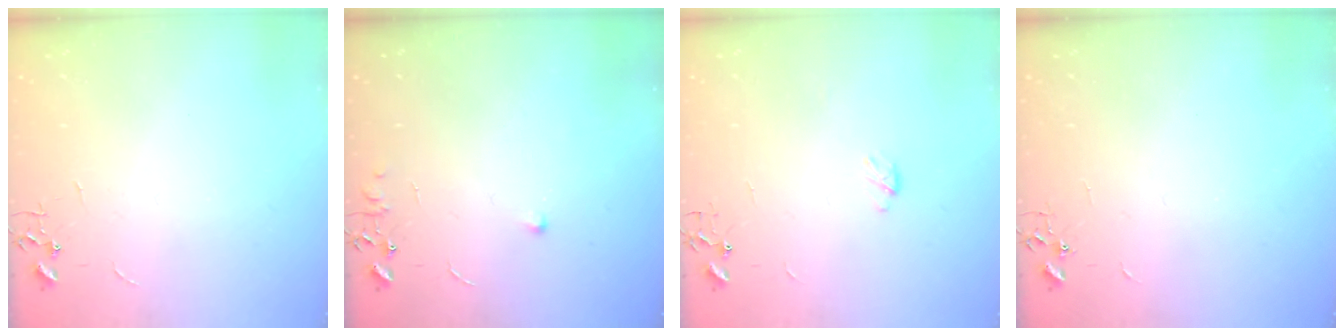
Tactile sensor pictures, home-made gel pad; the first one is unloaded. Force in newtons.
{"total": 5.1, "press": 5.0, "slide": 0.7}
{"total": 2.9, "press": 2.9, "slide": 0.4}
{"total": 2.1, "press": 2.1, "slide": 0.4}